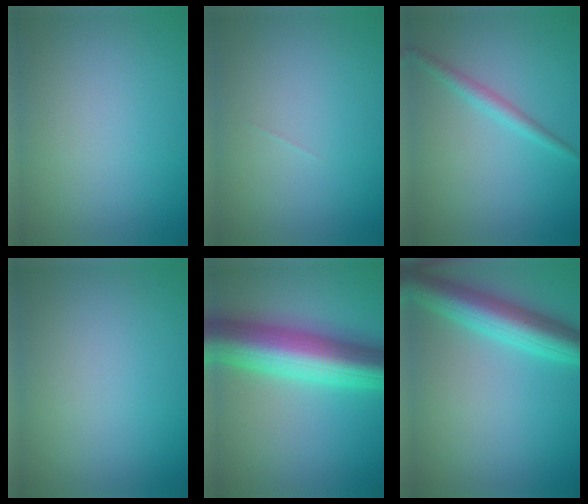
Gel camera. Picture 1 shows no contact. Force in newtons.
{"total": 0.0}
{"total": 1.7, "press": 1.7, "slide": 0.0}
{"total": 0.0}
{"total": 11.2, "press": 11.2, "slide": 0.3}
{"total": 6.2, "press": 6.2, "slide": 0.3}